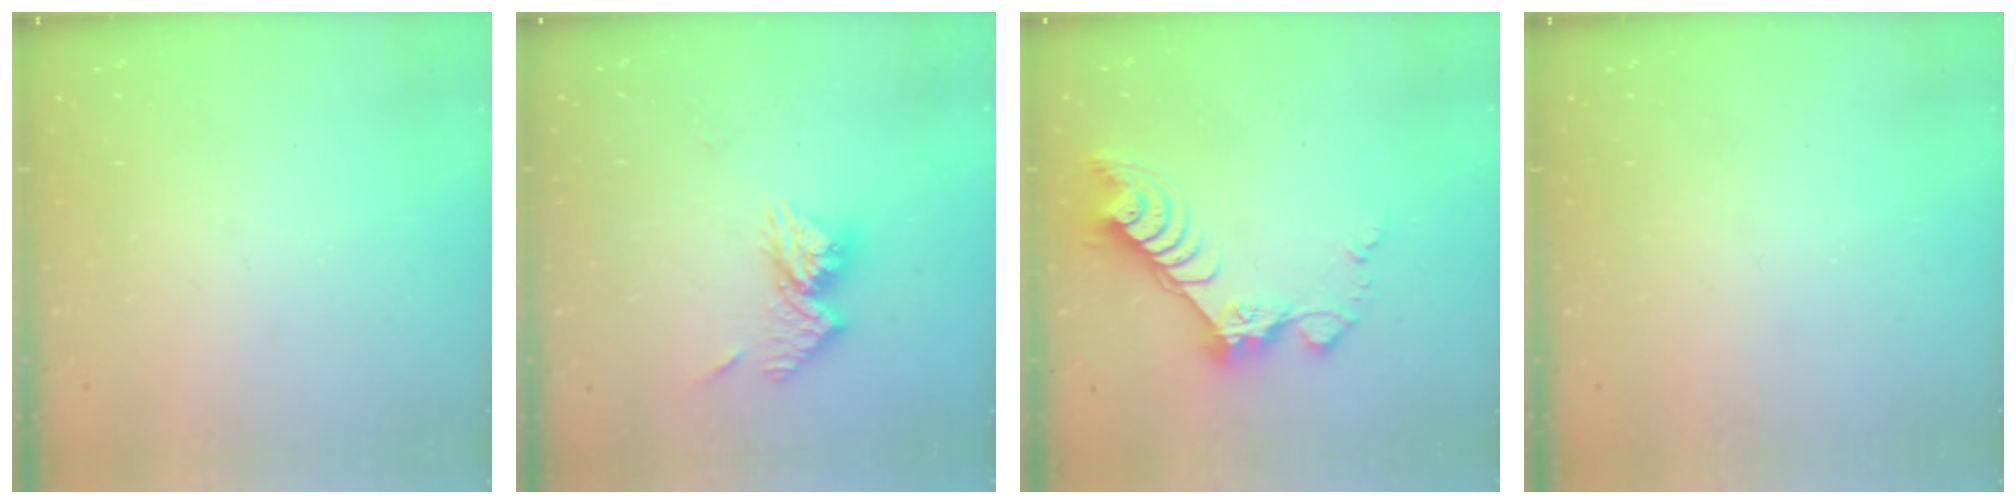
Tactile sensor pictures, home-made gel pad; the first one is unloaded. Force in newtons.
{"total": 11.0, "press": 11.0, "slide": 0.7}
{"total": 11.5, "press": 11.5, "slide": 1.2}
{"total": 0.0}